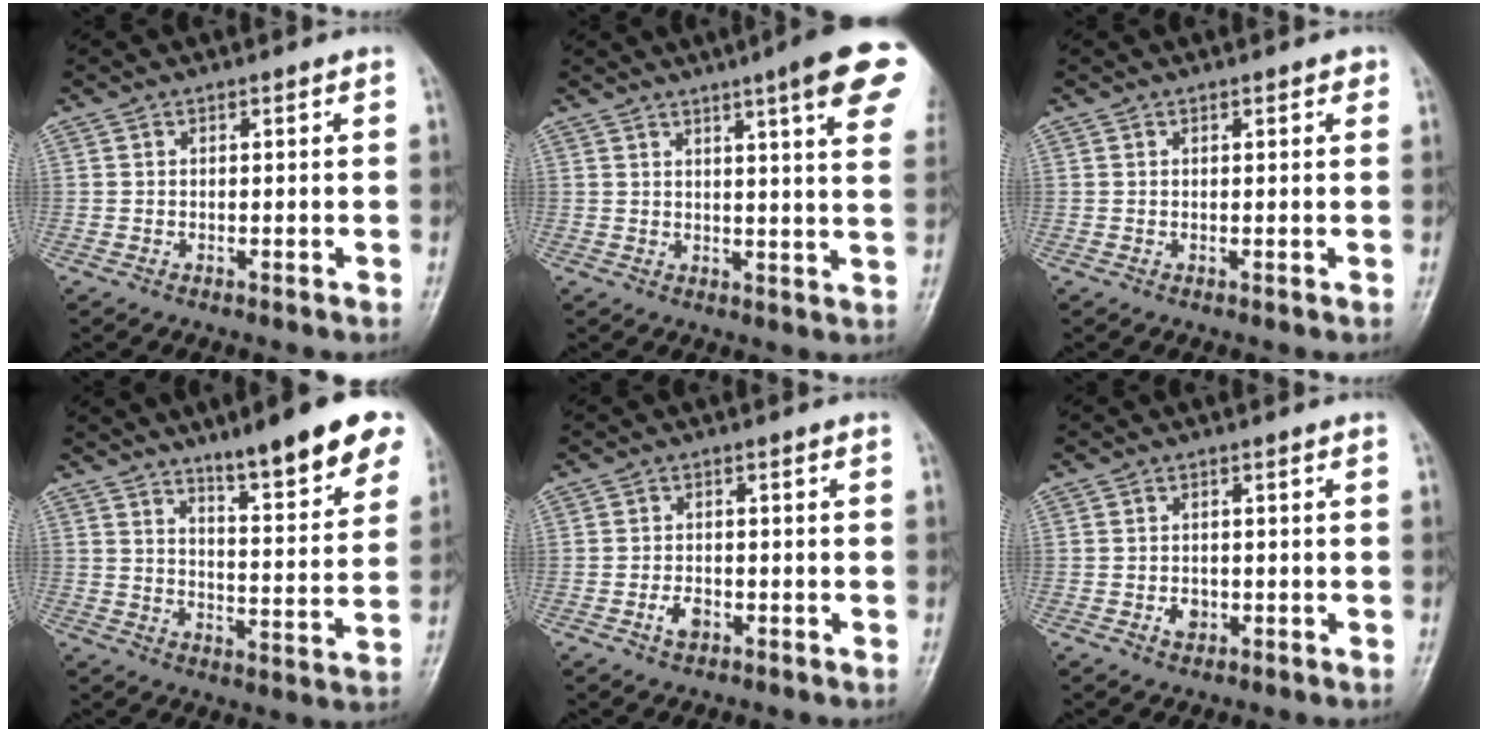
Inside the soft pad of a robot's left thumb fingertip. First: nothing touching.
{"total": 14.8, "force": [8.0, 1.7, 12.3], "torque": [-0.140, -0.023, 0.090]}
{"total": 1.4, "force": [0.7, 0.6, 1.0], "torque": [-0.010, 0.001, 0.006]}
{"total": 15.2, "force": [9.9, 2.9, 11.0], "torque": [-0.127, -0.050, 0.147]}
{"total": 3.0, "force": [-1.4, 1.8, 1.9], "torque": [-0.032, 0.008, -0.024]}
{"total": 2.4, "force": [-0.8, 1.9, 1.3], "torque": [-0.013, 0.003, -0.011]}